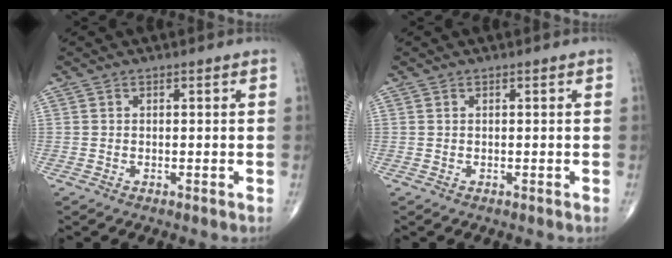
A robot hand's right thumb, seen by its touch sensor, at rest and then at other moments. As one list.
[{"total": 0.0}]